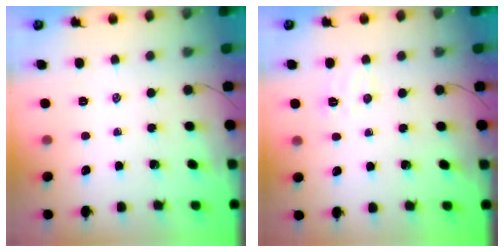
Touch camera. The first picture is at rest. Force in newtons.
{"total": 4.5, "press": 4.4, "slide": 1.0}